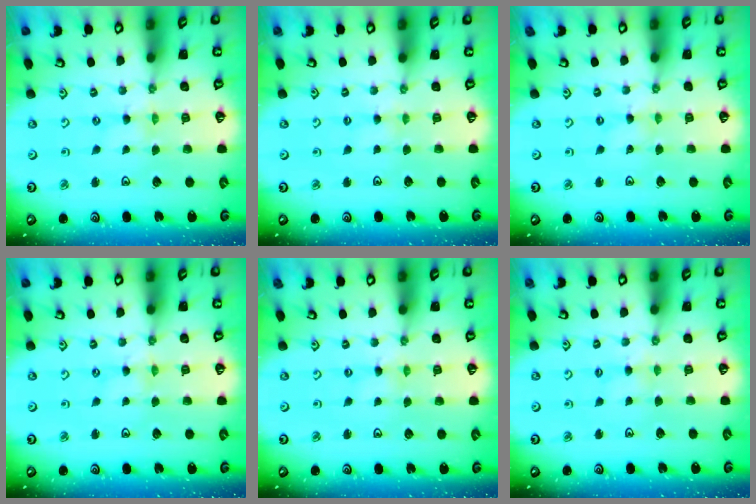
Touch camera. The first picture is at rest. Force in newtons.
{"total": 1.8, "press": 1.7, "slide": 0.3}
{"total": 0.0}
{"total": 0.0}
{"total": 0.0}
{"total": 2.2, "press": 2.1, "slide": 0.4}